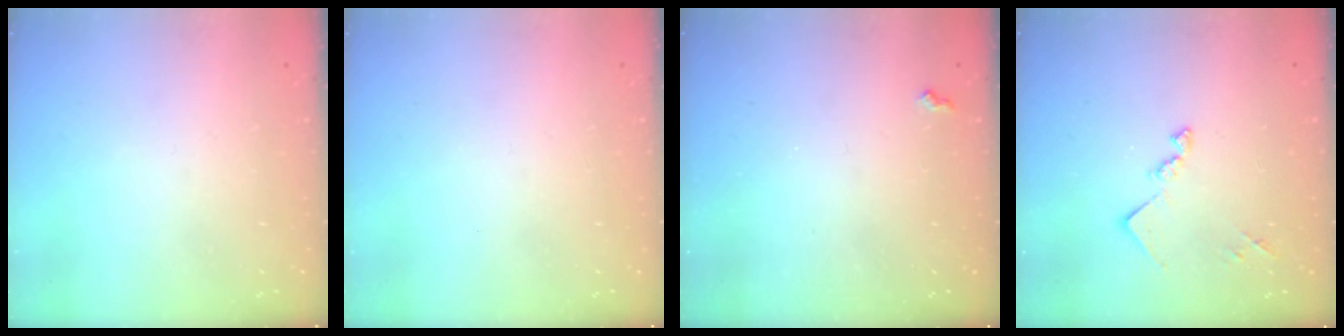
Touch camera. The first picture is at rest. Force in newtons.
{"total": 0.0}
{"total": 3.6, "press": 3.6, "slide": 0.5}
{"total": 11.0, "press": 11.0, "slide": 0.5}